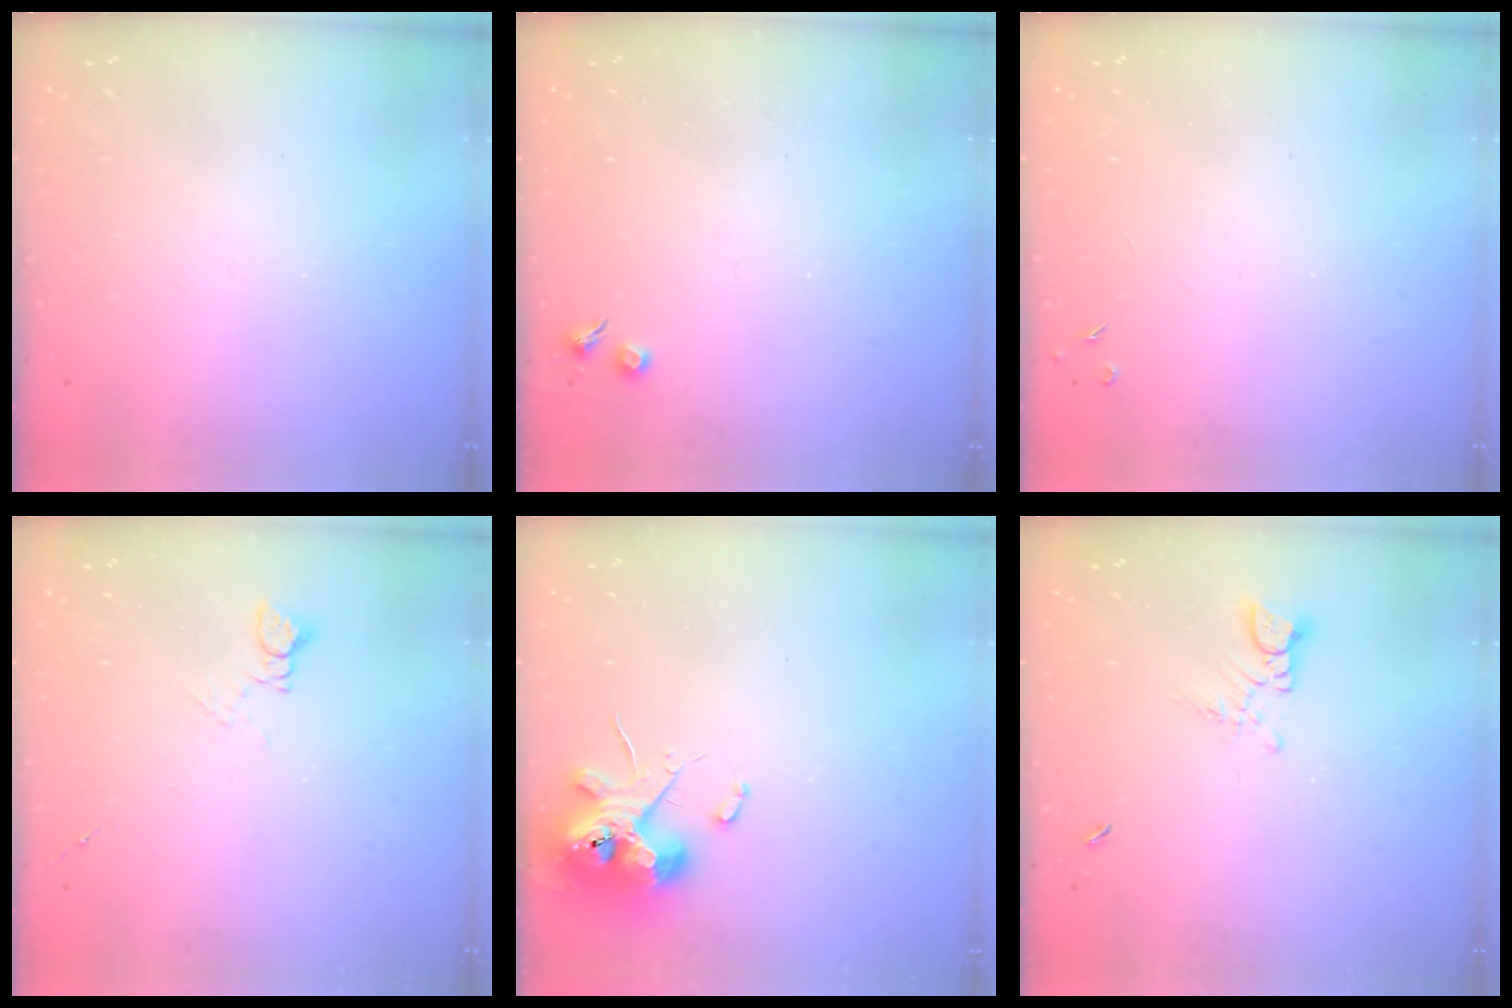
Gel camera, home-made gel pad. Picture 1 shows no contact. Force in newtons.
{"total": 2.7, "press": 2.6, "slide": 0.4}
{"total": 2.5, "press": 2.5, "slide": 0.5}
{"total": 3.7, "press": 3.7, "slide": 0.5}
{"total": 11.6, "press": 11.5, "slide": 1.7}
{"total": 2.9, "press": 2.9, "slide": 0.2}